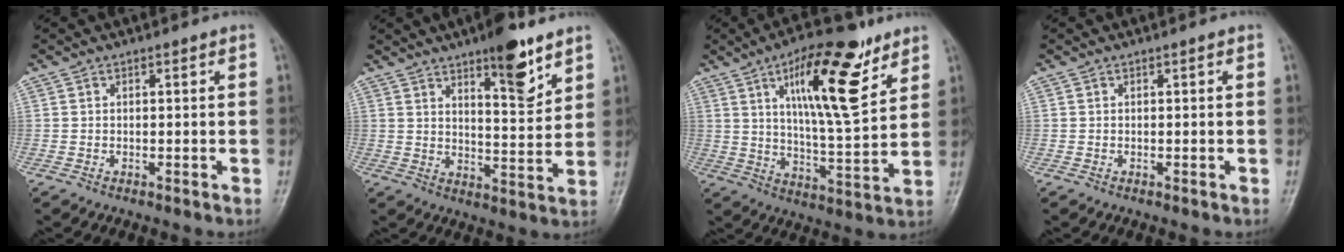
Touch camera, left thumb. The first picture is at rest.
{"total": 10.6, "force": [6.8, 3.1, 7.5], "torque": [-0.090, -0.046, 0.104]}
{"total": 17.8, "force": [9.1, 5.4, 14.3], "torque": [-0.202, -0.044, 0.148]}
{"total": 0.0}